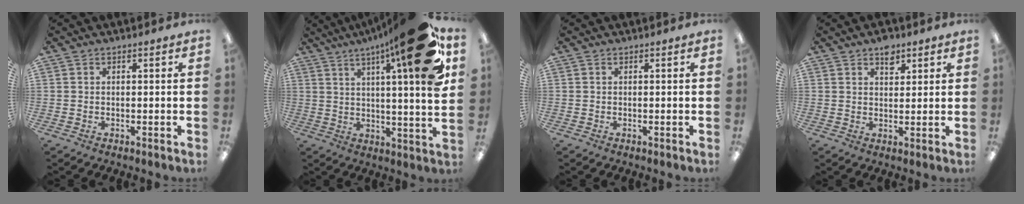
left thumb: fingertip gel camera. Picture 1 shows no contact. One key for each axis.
{"total": 23.3, "fx": 12.2, "fy": 3.9, "fz": 19.5, "tx": -0.274, "ty": -0.065, "tz": 0.178}
{"total": 0.0}
{"total": 4.5, "fx": 2.9, "fy": 2.7, "fz": 2.1, "tx": -0.008, "ty": -0.013, "tz": 0.046}